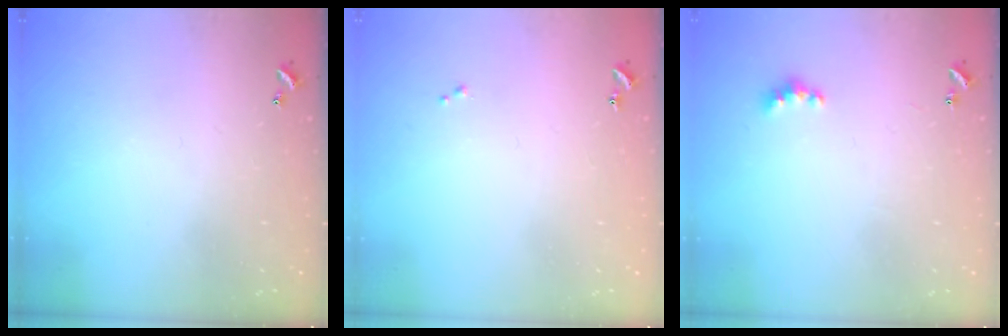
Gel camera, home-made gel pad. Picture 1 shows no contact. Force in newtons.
{"total": 0.0}
{"total": 4.2, "press": 4.2, "slide": 0.6}